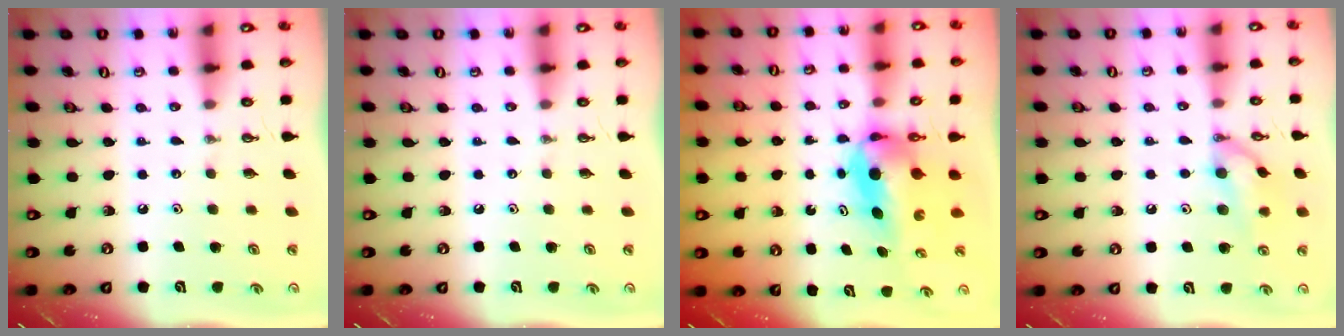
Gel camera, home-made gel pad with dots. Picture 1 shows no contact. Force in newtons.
{"total": 0.0}
{"total": 6.6, "press": 6.2, "slide": 2.3}
{"total": 11.6, "press": 11.0, "slide": 3.6}